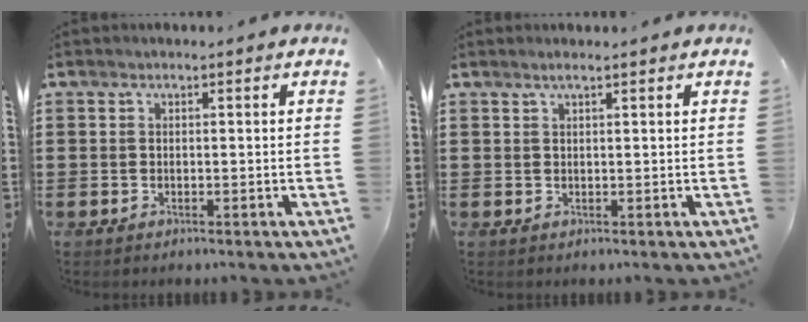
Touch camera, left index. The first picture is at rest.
{"total": 1.1, "force": [0.8, 0.0, 0.7], "torque": [-0.015, 0.001, 0.015]}